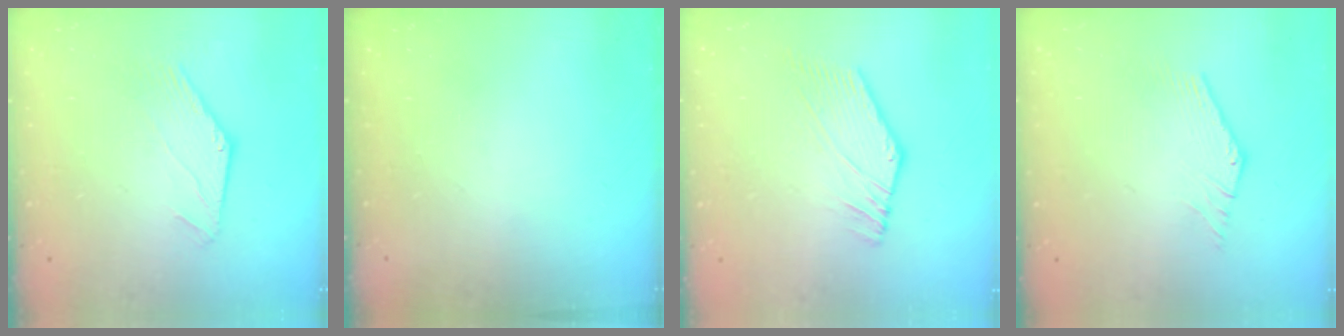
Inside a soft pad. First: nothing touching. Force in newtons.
{"total": 0.0}
{"total": 1.0, "press": 0.8, "slide": 0.5}
{"total": 0.7, "press": 0.7, "slide": 0.3}